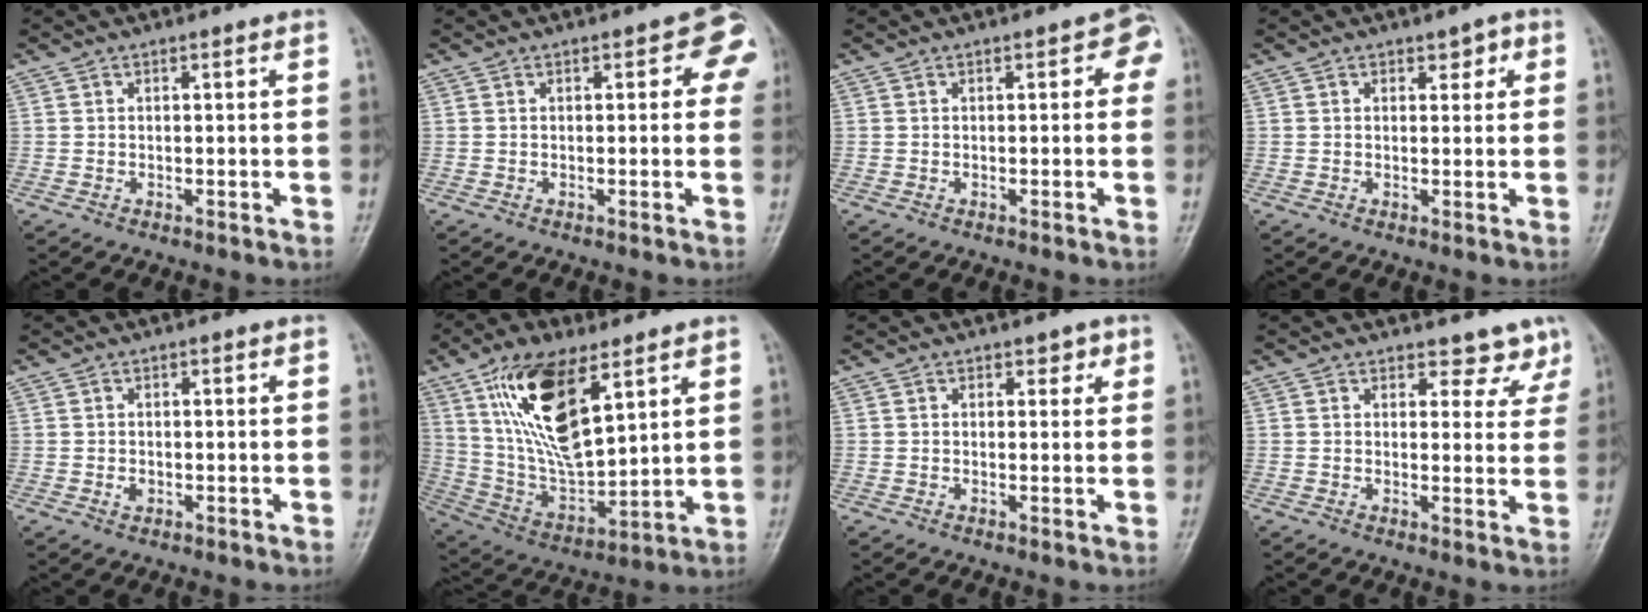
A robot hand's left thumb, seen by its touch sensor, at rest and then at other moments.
{"total": 6.8, "force": [1.7, 2.3, 6.1], "torque": [-0.057, 0.009, 0.010]}
{"total": 3.0, "force": [0.3, 1.8, 2.4], "torque": [-0.005, 0.008, -0.008]}
{"total": 2.6, "force": [1.2, 1.7, 1.5], "torque": [0.002, -0.002, 0.014]}
{"total": 1.5, "force": [-0.5, 1.1, 0.8], "torque": [-0.011, 0.003, -0.008]}
{"total": 18.9, "force": [8.9, 8.1, 14.6], "torque": [-0.251, -0.037, 0.177]}
{"total": 2.1, "force": [1.1, 1.5, 1.0], "torque": [0.009, -0.002, 0.010]}
{"total": 5.2, "force": [4.3, 2.7, 0.6], "torque": [0.028, -0.028, 0.040]}